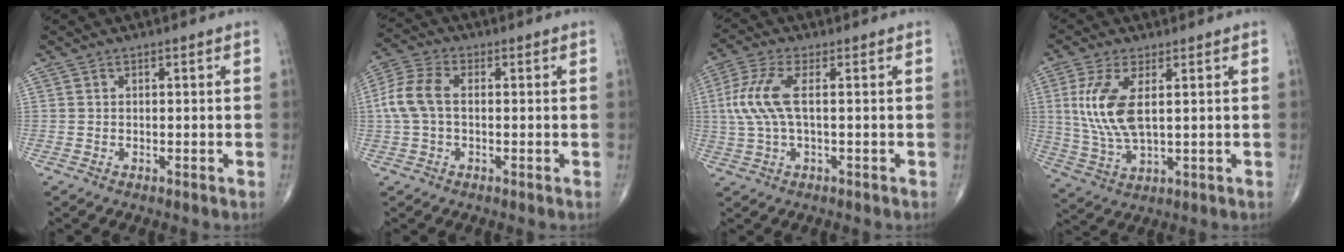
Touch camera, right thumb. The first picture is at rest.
{"total": 7.5, "force": [0.1, 4.6, 5.9], "torque": [-0.141, 0.021, -0.003]}
{"total": 7.7, "force": [1.1, 2.6, 7.2], "torque": [-0.198, 0.010, 0.021]}
{"total": 10.6, "force": [2.0, 4.5, 9.4], "torque": [-0.213, -0.008, 0.048]}